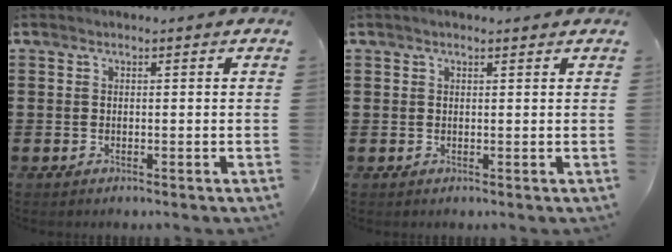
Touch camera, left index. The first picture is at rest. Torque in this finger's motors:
{"motor_torque": [2.14, 0.00, 0.26, 0.04]}